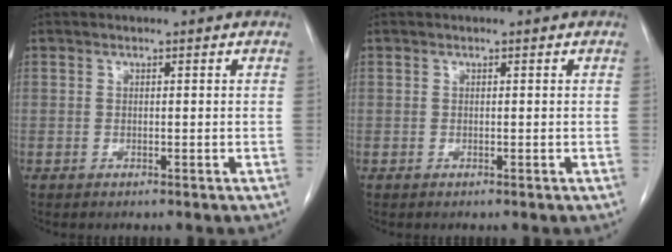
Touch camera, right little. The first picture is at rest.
{"total": 0.0}